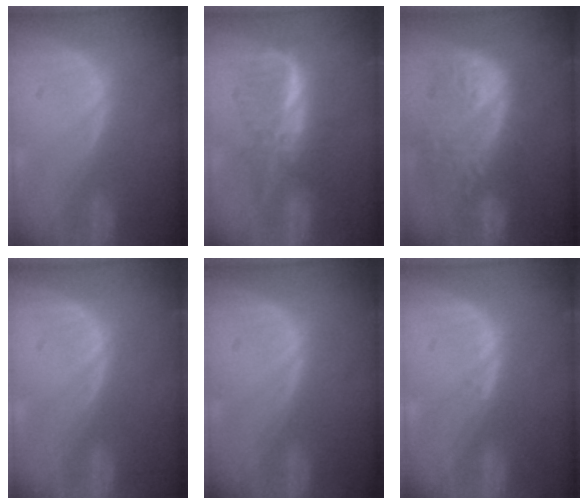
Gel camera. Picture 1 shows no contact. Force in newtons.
{"total": 6.0, "press": 5.9, "slide": 0.7}
{"total": 12.1, "press": 10.8, "slide": 5.6}
{"total": 0.0}
{"total": 0.0}
{"total": 0.6, "press": 0.5, "slide": 0.4}